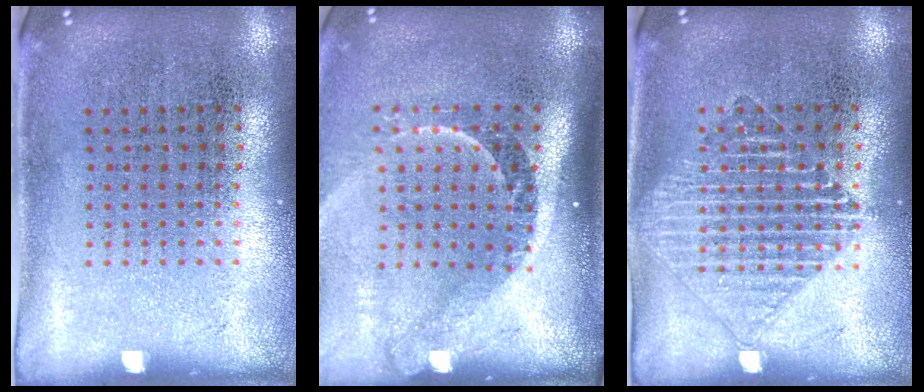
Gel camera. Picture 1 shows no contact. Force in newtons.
{"total": 2.3, "press": 1.6, "slide": 1.7}
{"total": 1.4, "press": 1.3, "slide": 0.3}